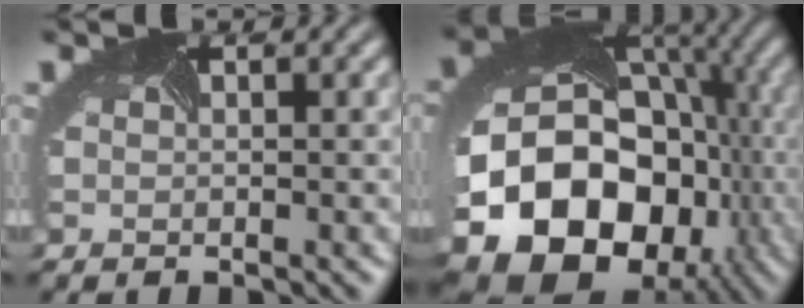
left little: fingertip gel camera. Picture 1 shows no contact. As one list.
[{"total": 22.2, "force": [-6.6, 17.4, 12.1], "torque": [-0.224, -0.057, -0.114]}]